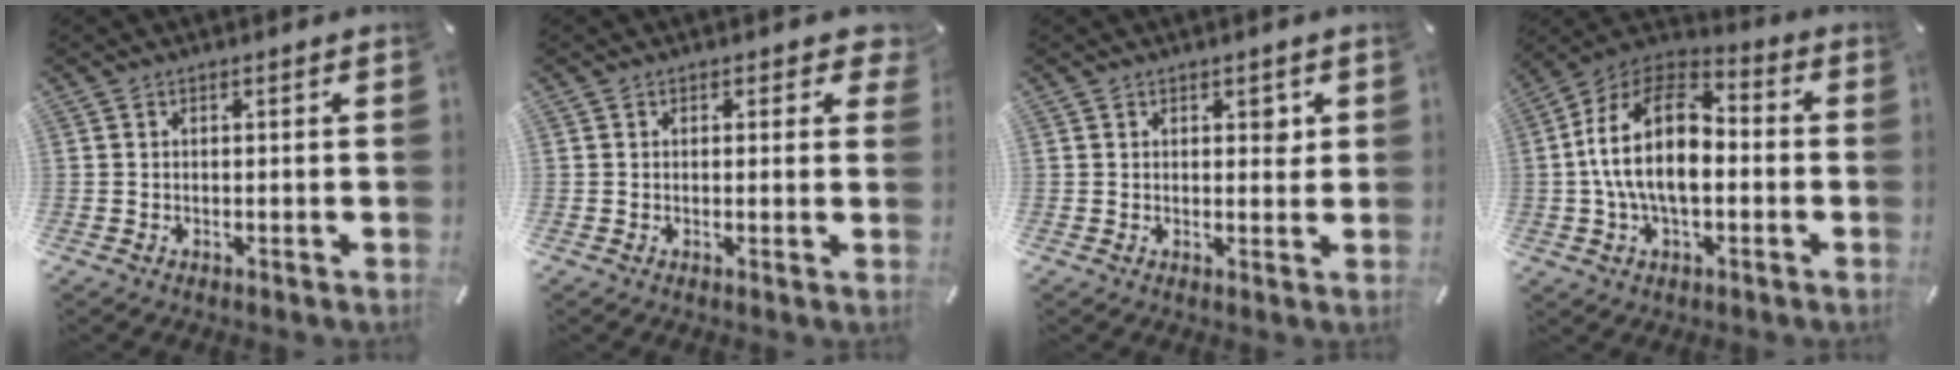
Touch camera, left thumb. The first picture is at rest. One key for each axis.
{"total": 2.1, "fx": 0.9, "fy": 1.4, "fz": 1.2, "tx": -0.003, "ty": -0.003, "tz": 0.010}
{"total": 2.7, "fx": 1.1, "fy": 1.7, "fz": 1.7, "tx": -0.005, "ty": -0.008, "tz": 0.012}
{"total": 16.7, "fx": -1.1, "fy": 10.1, "fz": 13.2, "tx": -0.263, "ty": 0.014, "tz": -0.022}